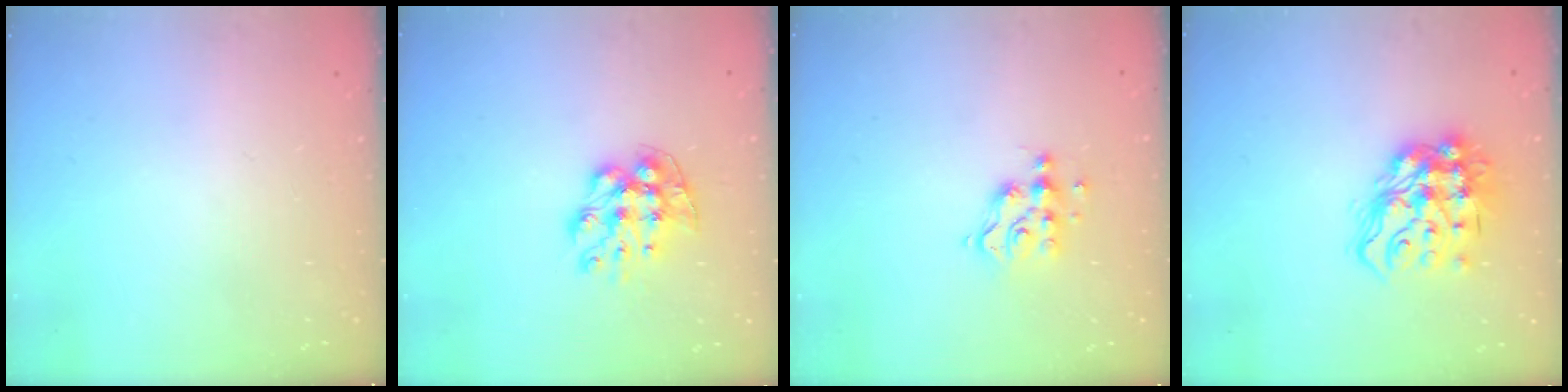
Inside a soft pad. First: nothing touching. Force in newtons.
{"total": 9.5, "press": 9.4, "slide": 0.9}
{"total": 7.5, "press": 7.5, "slide": 0.6}
{"total": 17.0, "press": 16.9, "slide": 1.6}